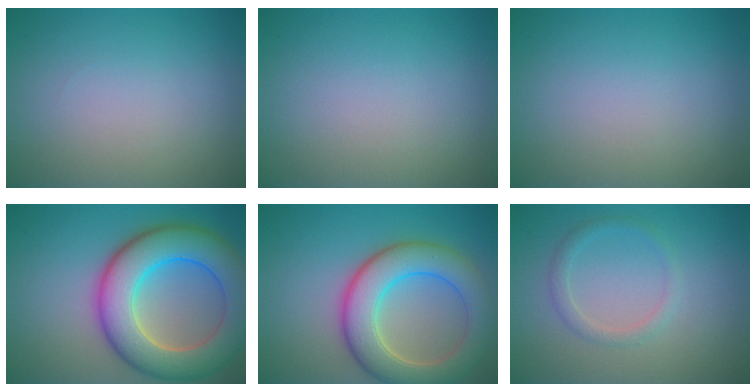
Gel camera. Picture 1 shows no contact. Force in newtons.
{"total": 0.0}
{"total": 0.0}
{"total": 10.6, "press": 10.5, "slide": 0.5}
{"total": 8.0, "press": 7.9, "slide": 0.7}
{"total": 1.5, "press": 1.5, "slide": 0.1}